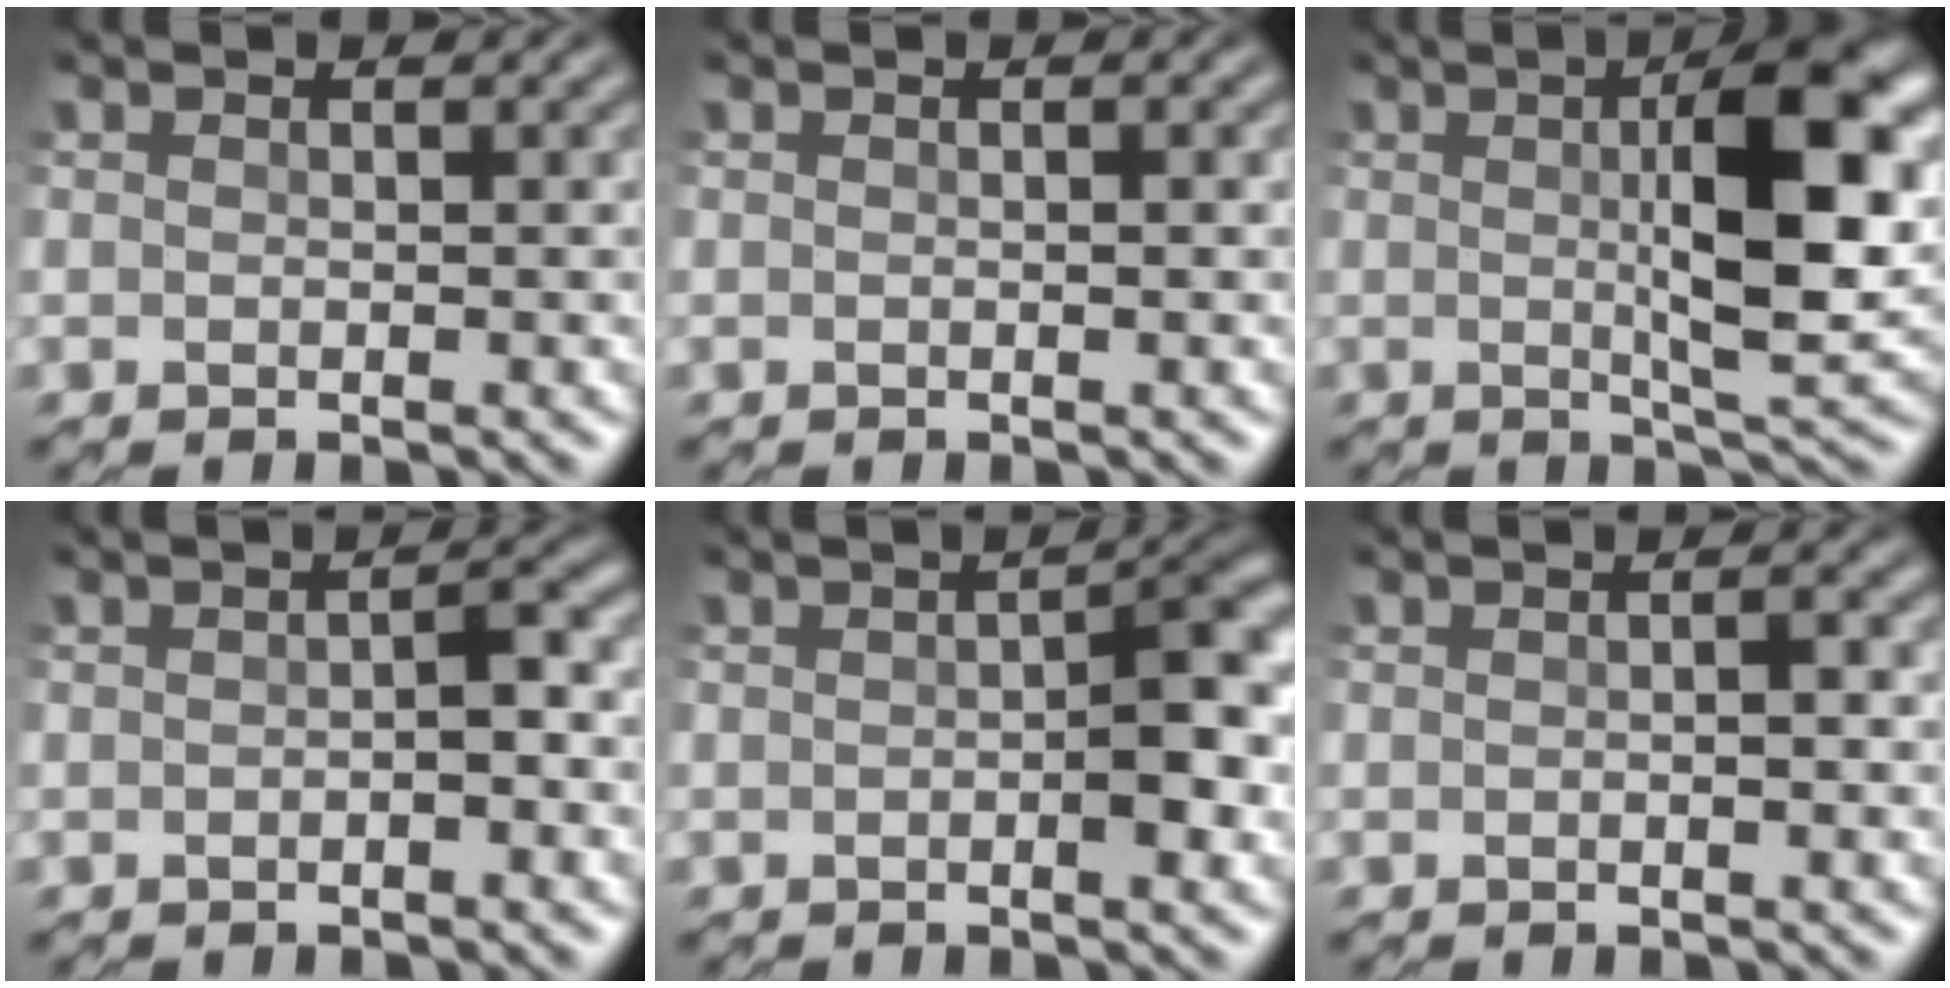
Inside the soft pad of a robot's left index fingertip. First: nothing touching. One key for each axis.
{"total": 0.0}
{"total": 9.5, "fx": 1.6, "fy": 2.6, "fz": 9.0, "tx": -0.141, "ty": 0.006, "tz": 0.028}
{"total": 2.2, "fx": -0.5, "fy": 0.8, "fz": 2.0, "tx": -0.034, "ty": 0.004, "tz": -0.007}
{"total": 4.2, "fx": -0.3, "fy": 1.8, "fz": 3.8, "tx": -0.055, "ty": 0.006, "tz": -0.005}
{"total": 1.0, "fx": -0.3, "fy": 0.2, "fz": 0.9, "tx": -0.019, "ty": 0.001, "tz": -0.003}